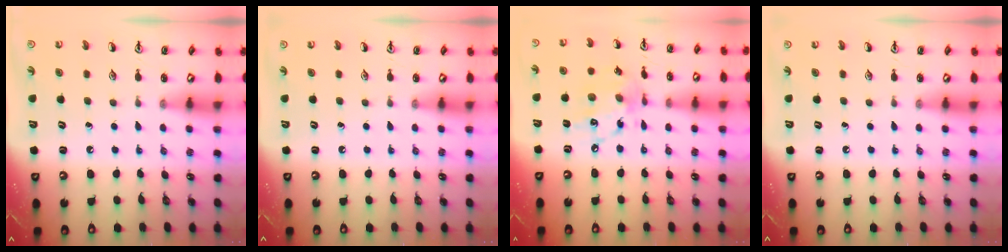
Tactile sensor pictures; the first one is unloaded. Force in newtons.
{"total": 0.0}
{"total": 13.2, "press": 13.2, "slide": 0.9}
{"total": 0.0}